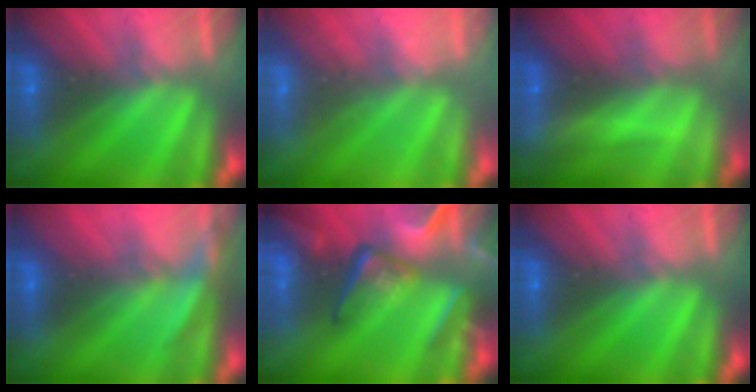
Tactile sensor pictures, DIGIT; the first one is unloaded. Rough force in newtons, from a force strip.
{"total": 2.2}
{"total": 2.2}
{"total": 2.9}
{"total": 8.5}
{"total": 0.0}